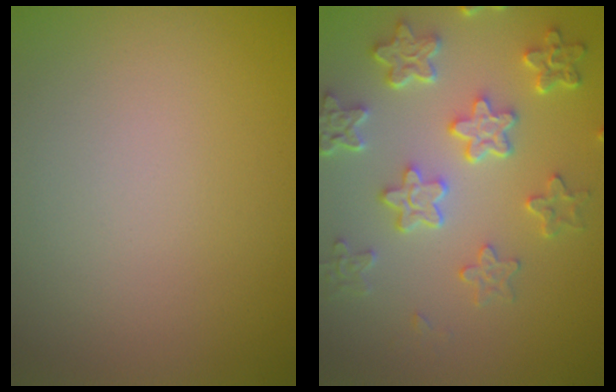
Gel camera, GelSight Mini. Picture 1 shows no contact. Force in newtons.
{"total": 6.2, "press": 4.6, "slide": 4.1}